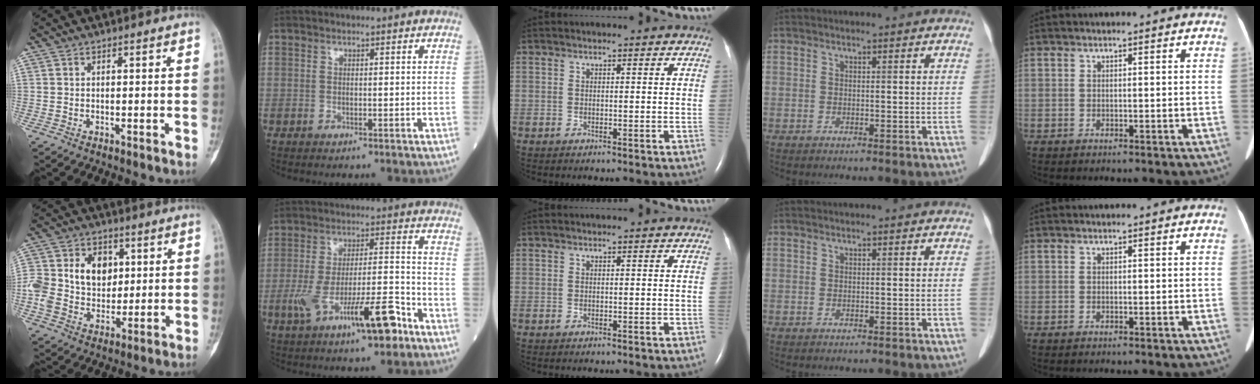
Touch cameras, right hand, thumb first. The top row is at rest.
{"thumb": {"total": 16.8, "force": [2.7, 13.0, 10.2], "torque": [-0.185, 0.014, 0.056]}, "index": {"total": 13.8, "force": [-6.7, 2.7, 11.8], "torque": [-0.208, 0.003, -0.105]}}